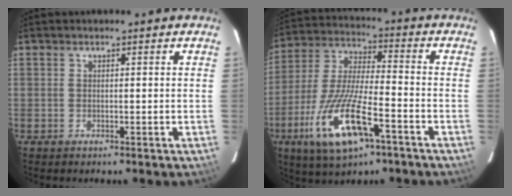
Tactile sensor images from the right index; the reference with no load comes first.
{"total": 17.3, "force": [-8.4, 5.3, 14.2], "torque": [-0.303, -0.028, -0.157]}